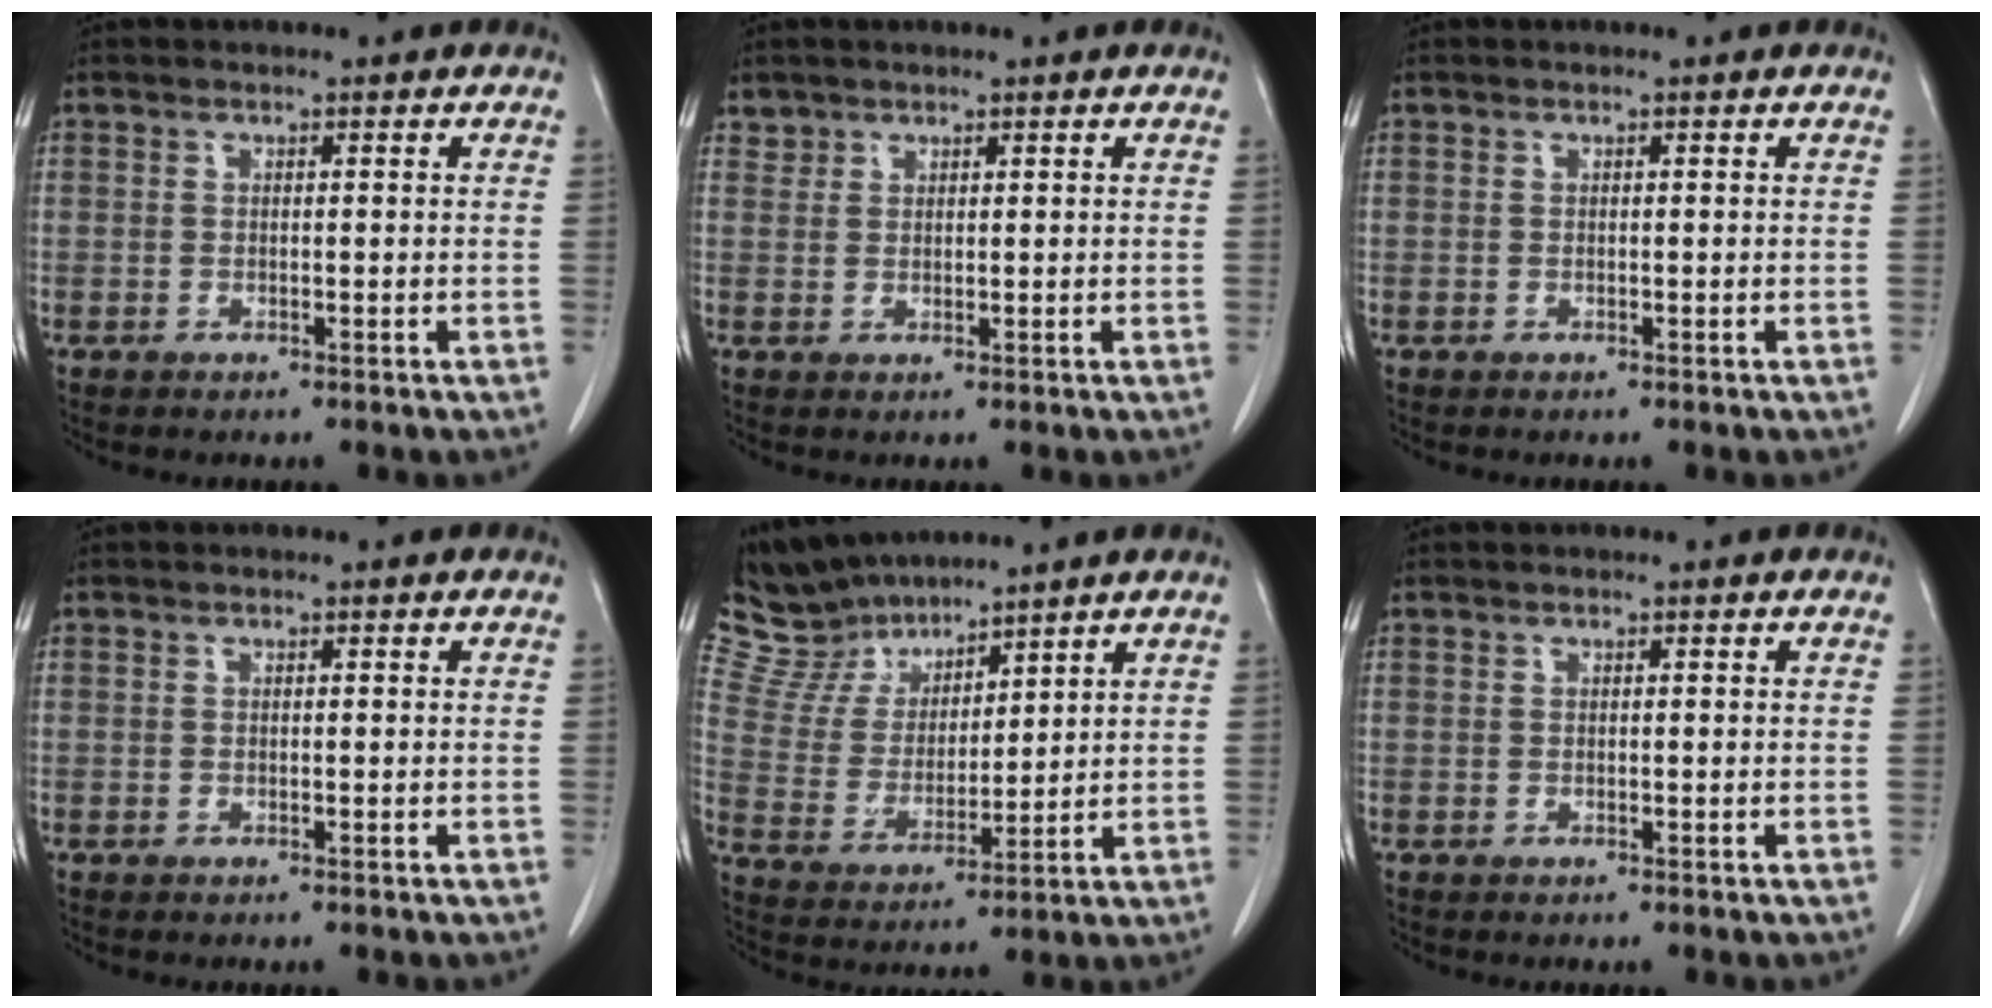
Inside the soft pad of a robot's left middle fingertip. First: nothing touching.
{"total": 1.4, "force": [1.1, 0.8, -0.3], "torque": [0.013, 0.005, 0.017]}
{"total": 0.0}
{"total": 0.0}
{"total": 10.0, "force": [9.3, 3.1, 1.9], "torque": [-0.055, 0.016, 0.193]}
{"total": 0.0}